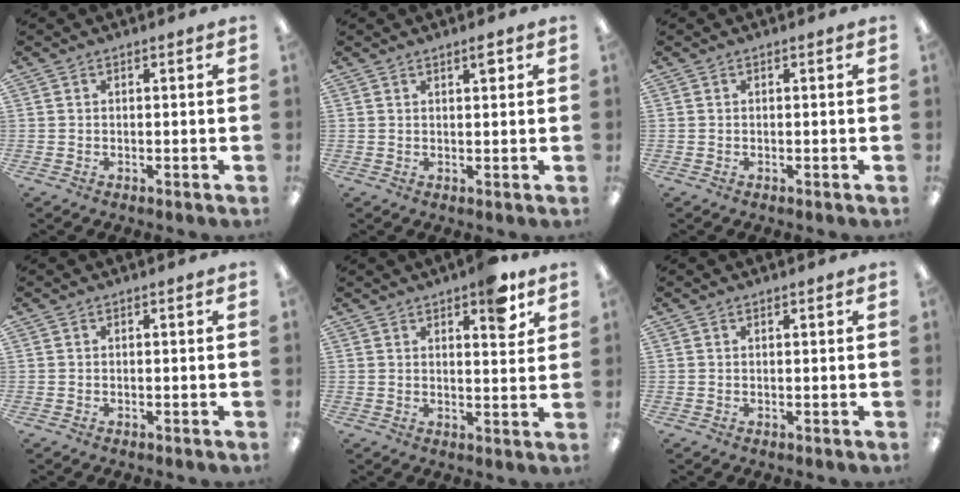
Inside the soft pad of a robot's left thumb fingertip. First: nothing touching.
{"total": 2.4, "force": [1.7, 0.6, 1.6], "torque": [-0.019, -0.005, 0.025]}
{"total": 0.0}
{"total": 0.0}
{"total": 7.7, "force": [5.0, 2.8, 5.3], "torque": [-0.060, -0.026, 0.077]}
{"total": 0.6, "force": [0.5, 0.1, 0.3], "torque": [-0.006, -0.001, 0.010]}